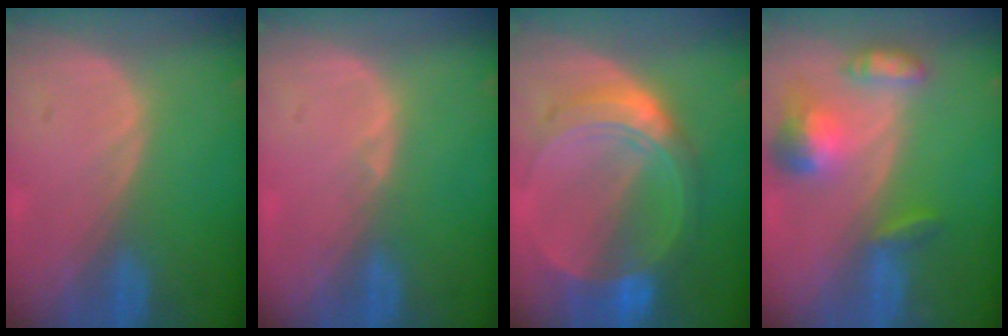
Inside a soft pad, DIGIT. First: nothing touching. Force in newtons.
{"total": 0.6, "press": 0.5, "slide": 0.3}
{"total": 8.8, "press": 8.8, "slide": 0.6}
{"total": 7.0, "press": 6.5, "slide": 2.6}